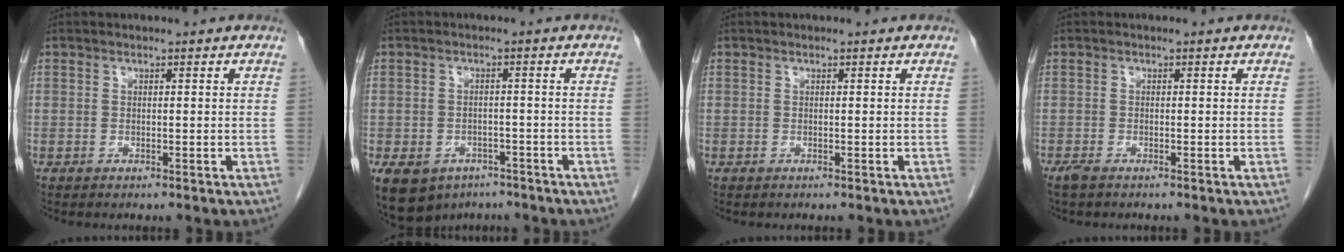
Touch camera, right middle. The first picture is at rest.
{"total": 13.9, "force": [-8.0, 10.3, 5.0], "torque": [-0.140, -0.006, -0.100]}
{"total": 0.0}
{"total": 2.0, "force": [-1.6, 0.6, 1.0], "torque": [-0.026, -0.006, -0.025]}